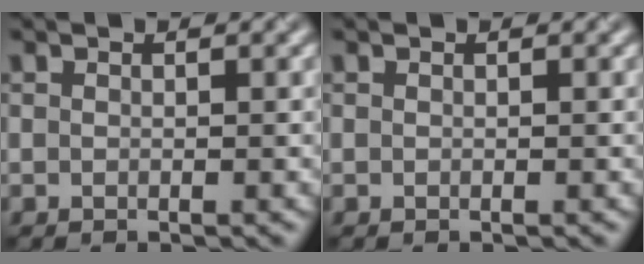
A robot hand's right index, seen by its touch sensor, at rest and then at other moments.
{"total": 0.0}